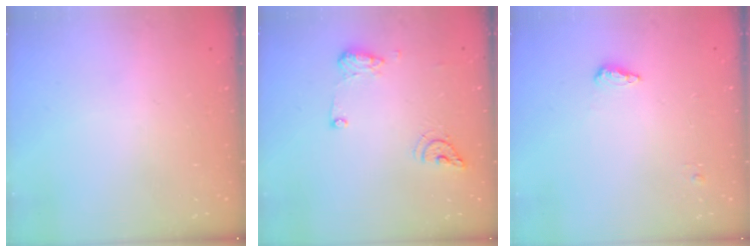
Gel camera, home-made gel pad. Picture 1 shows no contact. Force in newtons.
{"total": 9.6, "press": 9.5, "slide": 1.4}
{"total": 5.0, "press": 4.9, "slide": 1.1}